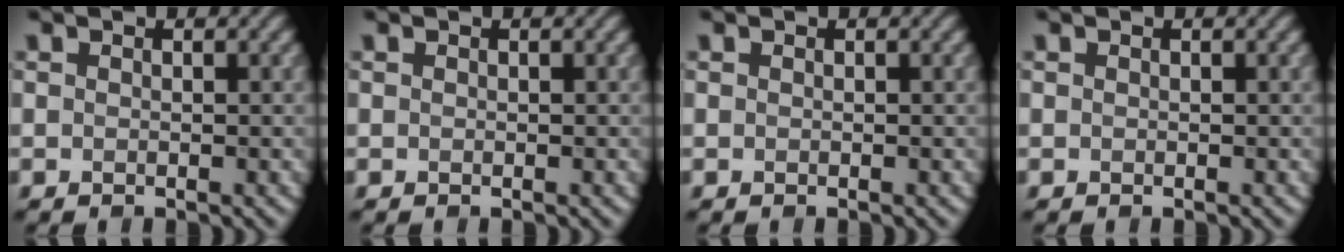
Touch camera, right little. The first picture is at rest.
{"total": 0.0}
{"total": 0.0}
{"total": 0.0}